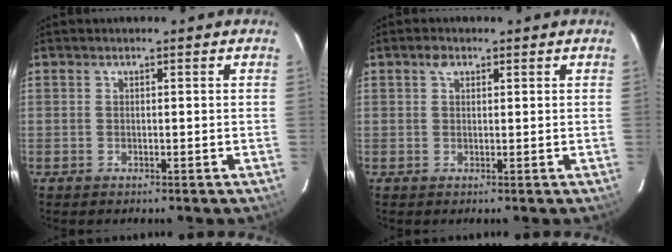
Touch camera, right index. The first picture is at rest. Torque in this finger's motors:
{"motor_torque": [0.11, 0.02, 0.06, 0.02]}